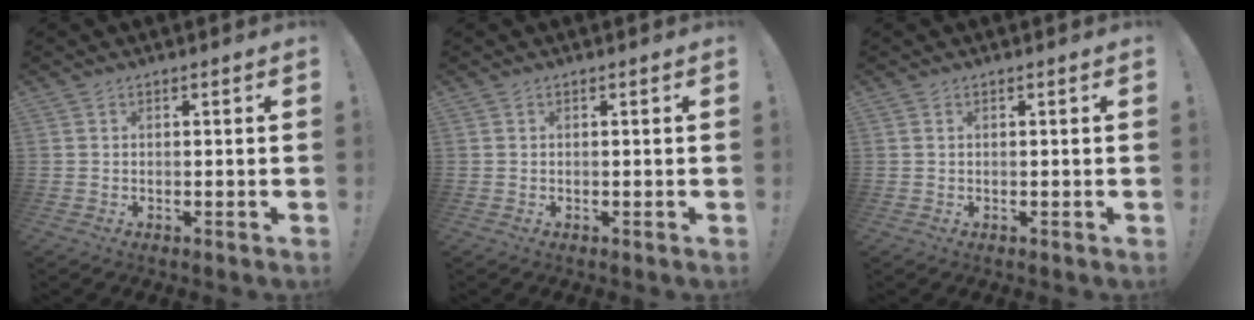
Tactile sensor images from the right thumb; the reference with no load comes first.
{"total": 0.0}
{"total": 0.0}